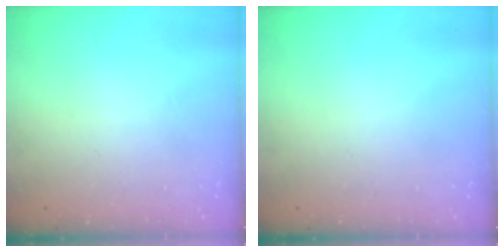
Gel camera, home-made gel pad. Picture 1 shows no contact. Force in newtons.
{"total": 0.0}